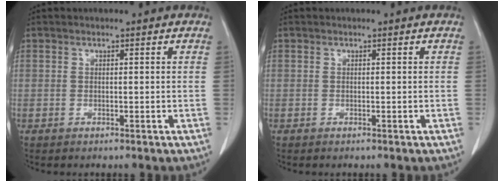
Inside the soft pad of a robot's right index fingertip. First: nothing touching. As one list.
[{"total": 0.0}]